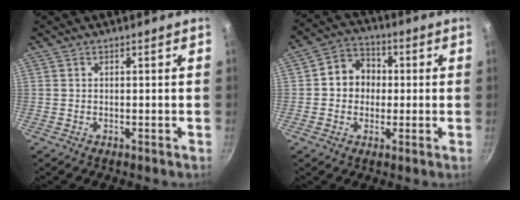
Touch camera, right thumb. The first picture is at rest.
{"total": 8.2, "force": [0.2, 7.2, 3.8], "torque": [-0.023, 0.017, -0.011]}